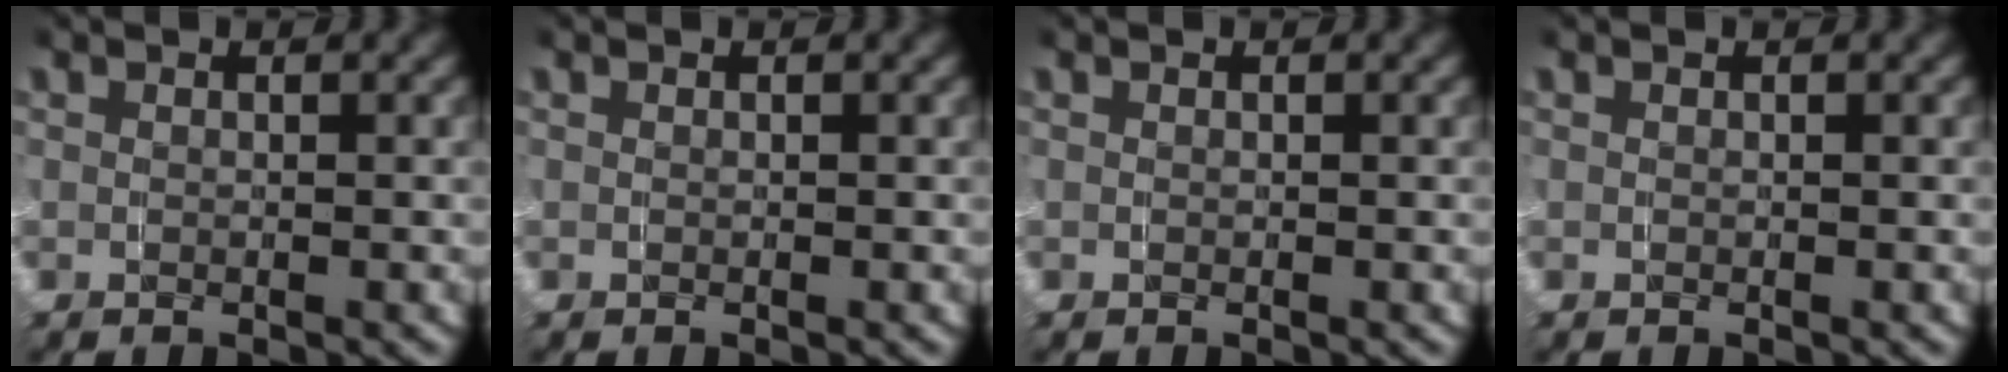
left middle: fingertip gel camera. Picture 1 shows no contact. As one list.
[{"total": 0.0}, {"total": 0.0}, {"total": 0.0}]